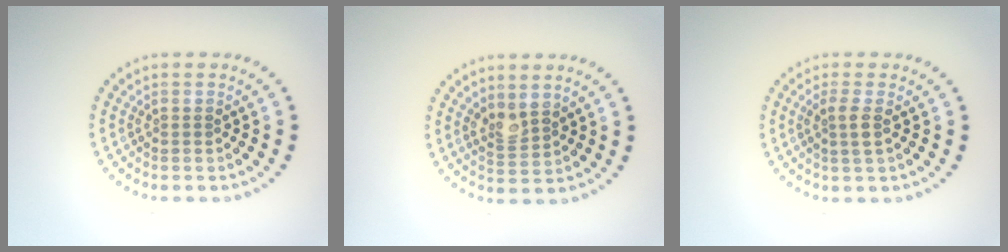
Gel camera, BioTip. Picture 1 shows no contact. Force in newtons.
{"total": 2.0, "press": 1.6, "slide": 1.1}
{"total": 1.6, "press": 1.4, "slide": 0.8}